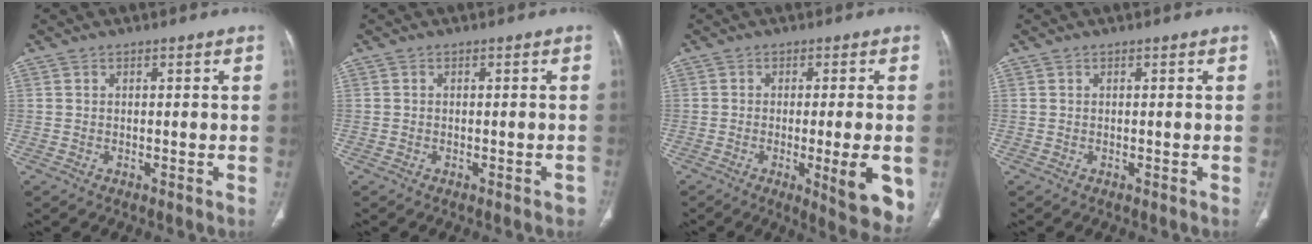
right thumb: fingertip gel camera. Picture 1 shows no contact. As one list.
[{"total": 1.0, "force": [-0.5, 0.8, -0.4], "torque": [0.014, 0.009, -0.003]}, {"total": 9.9, "force": [-2.3, 2.2, 9.4], "torque": [-0.117, -0.017, -0.024]}, {"total": 0.0}]